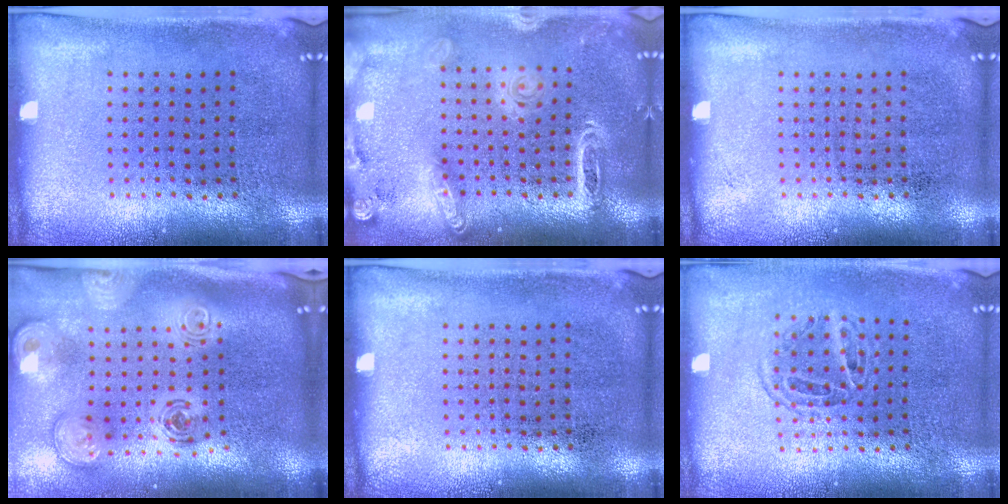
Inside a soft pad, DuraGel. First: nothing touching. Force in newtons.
{"total": 1.9, "press": 1.8, "slide": 0.7}
{"total": 0.0}
{"total": 2.9, "press": 2.0, "slide": 2.1}
{"total": 0.0}
{"total": 1.3, "press": 1.1, "slide": 0.7}